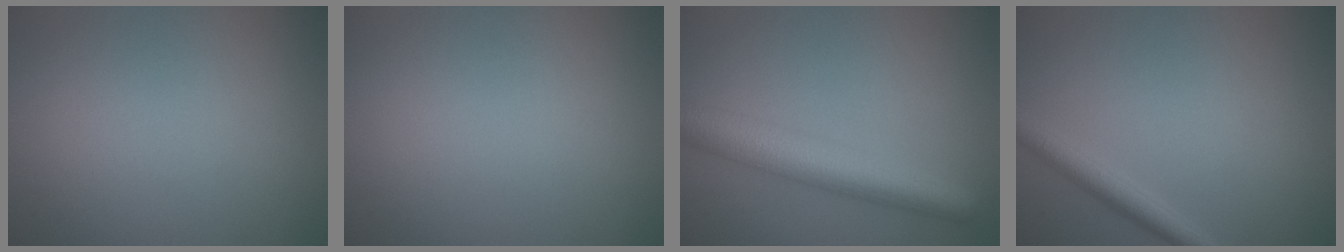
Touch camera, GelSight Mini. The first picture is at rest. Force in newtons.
{"total": 0.0}
{"total": 6.5, "press": 6.5, "slide": 0.3}
{"total": 2.3, "press": 2.3, "slide": 0.2}